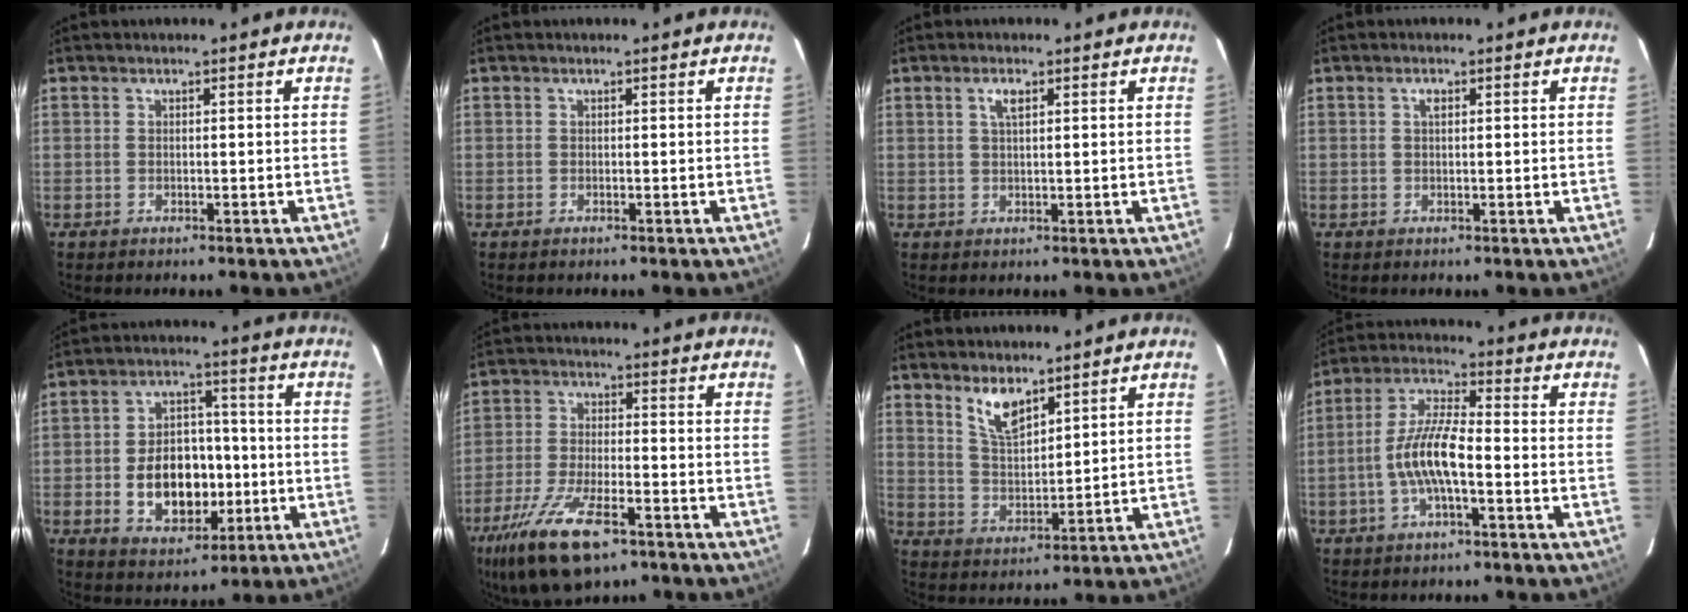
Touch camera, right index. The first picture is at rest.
{"total": 0.0}
{"total": 2.2, "force": [1.0, 0.7, 1.8], "torque": [-0.034, 0.005, 0.017]}
{"total": 1.0, "force": [0.4, 0.5, 0.8], "torque": [-0.014, 0.005, 0.005]}
{"total": 12.9, "force": [-2.6, 8.9, 9.0], "torque": [-0.177, 0.015, -0.022]}
{"total": 16.0, "force": [-9.9, 5.9, 11.1], "torque": [-0.241, -0.039, -0.182]}
{"total": 6.8, "force": [4.8, 2.4, 4.1], "torque": [-0.073, 0.000, 0.100]}
{"total": 9.4, "force": [-2.8, 2.4, 8.6], "torque": [-0.183, 0.008, -0.055]}